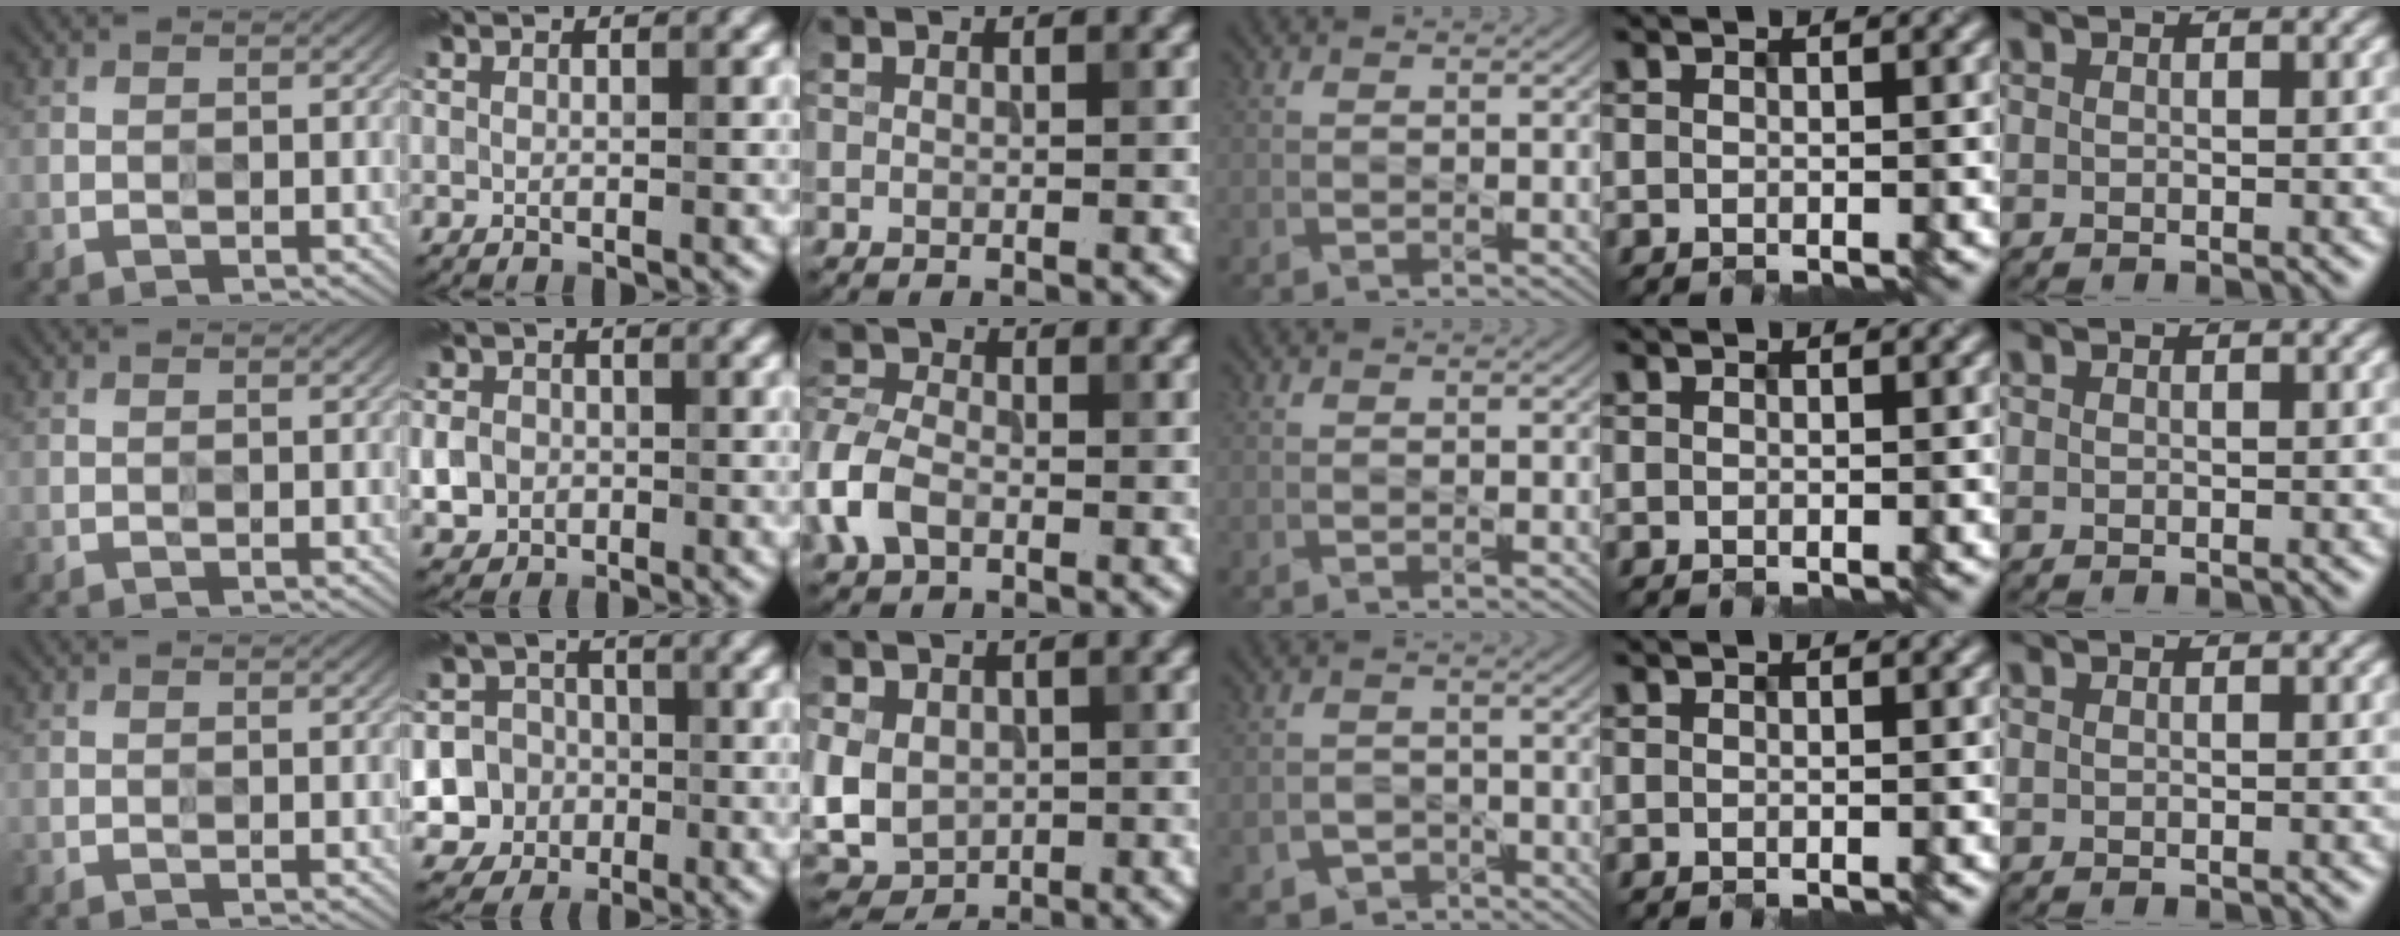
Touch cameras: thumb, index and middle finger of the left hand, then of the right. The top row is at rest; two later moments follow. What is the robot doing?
{"motion": "wipe", "object": "paper plate"}